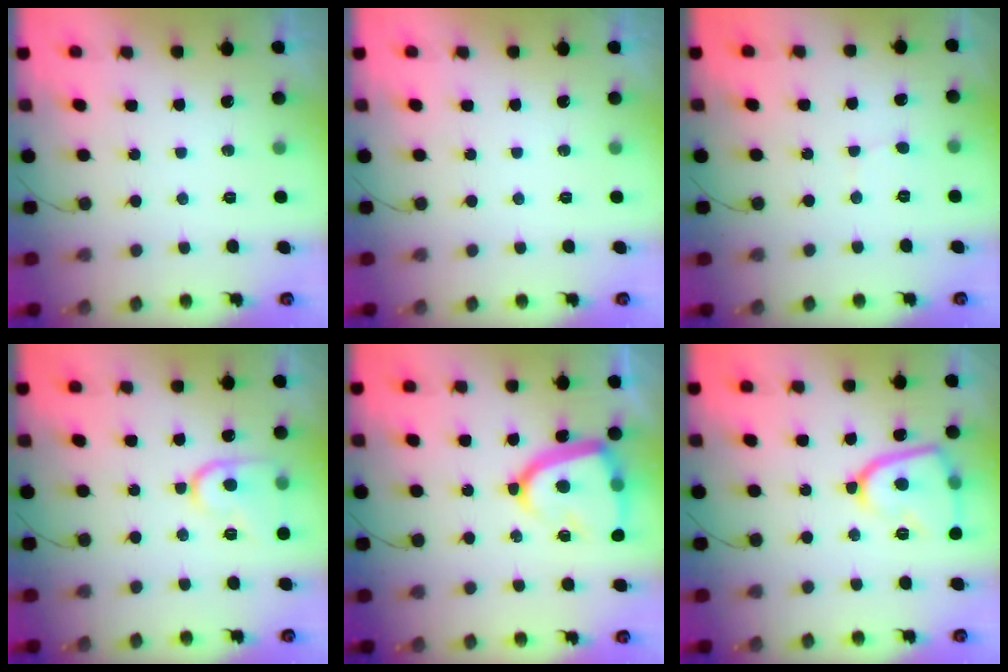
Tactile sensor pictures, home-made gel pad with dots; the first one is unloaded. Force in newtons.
{"total": 0.0}
{"total": 2.6, "press": 2.6, "slide": 0.2}
{"total": 12.6, "press": 12.6, "slide": 1.2}
{"total": 16.9, "press": 16.9, "slide": 1.4}
{"total": 13.5, "press": 13.5, "slide": 1.5}